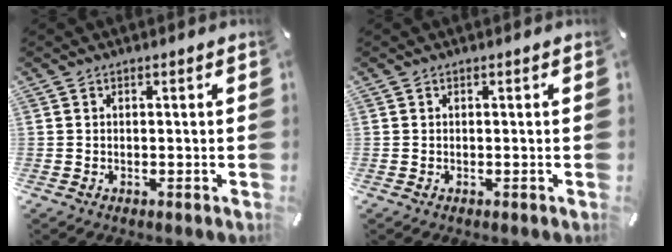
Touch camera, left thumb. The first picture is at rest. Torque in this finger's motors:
{"motor_torque": [0.03, 0.00, -0.08, 0.11, 0.00]}